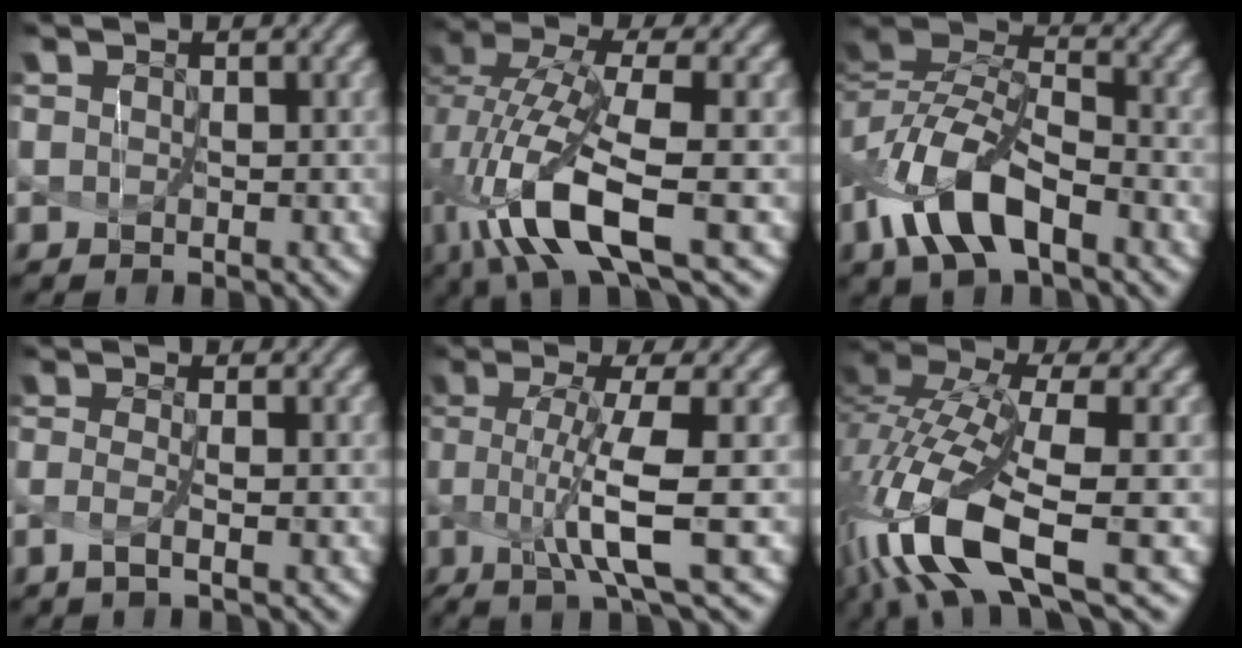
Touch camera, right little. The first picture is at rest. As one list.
[{"total": 8.7, "force": [-3.2, 2.3, 7.7], "torque": [-0.168, -0.004, -0.055]}, {"total": 8.0, "force": [-3.9, 3.5, 6.0], "torque": [-0.128, 0.010, -0.075]}, {"total": 1.6, "force": [-1.2, -0.4, 1.0], "torque": [-0.039, -0.006, -0.017]}, {"total": 6.0, "force": [-1.6, -0.1, 5.8], "torque": [-0.115, -0.007, -0.017]}, {"total": 11.5, "force": [-4.9, 3.7, 9.7], "torque": [-0.210, -0.003, -0.083]}]